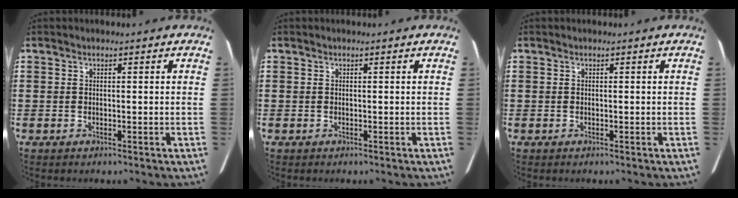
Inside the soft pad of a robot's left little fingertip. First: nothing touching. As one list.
[{"total": 0.0}, {"total": 0.0}]